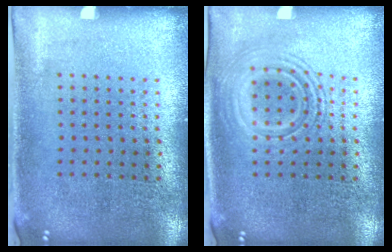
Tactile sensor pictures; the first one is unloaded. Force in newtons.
{"total": 2.1, "press": 2.1, "slide": 0.3}